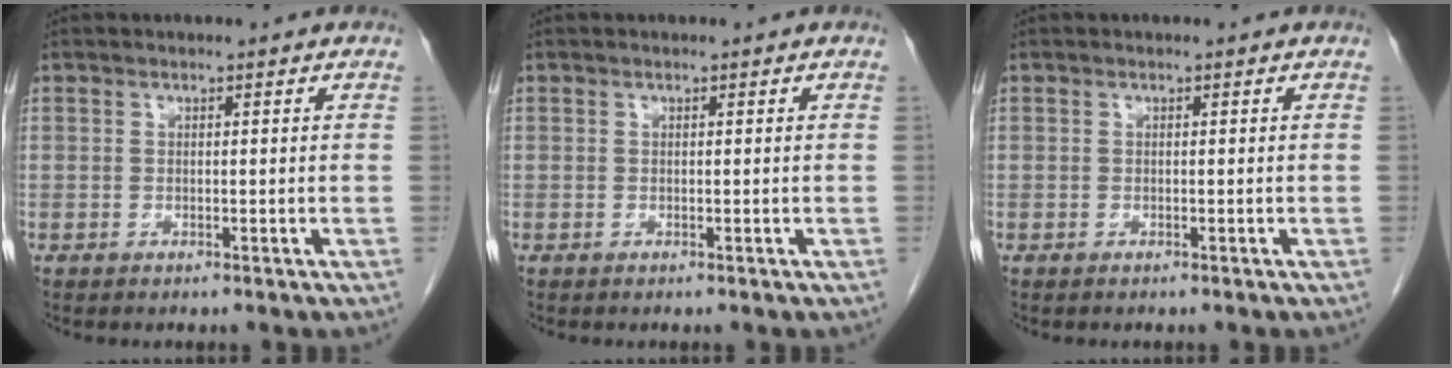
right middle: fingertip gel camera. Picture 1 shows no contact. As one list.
[{"total": 0.0}, {"total": 0.0}]